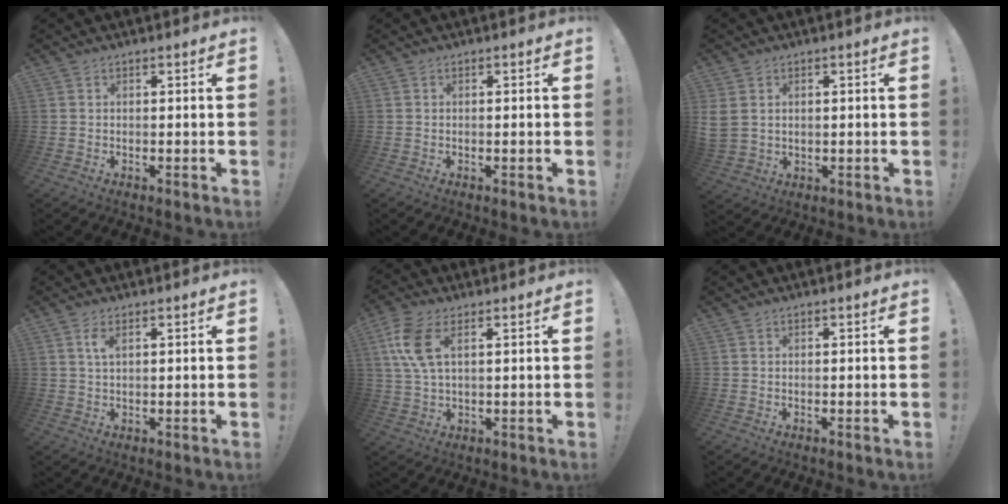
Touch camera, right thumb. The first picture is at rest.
{"total": 0.9, "force": [-0.3, -0.2, 0.9], "torque": [-0.014, 0.000, -0.005]}
{"total": 4.1, "force": [1.4, 3.3, 2.0], "torque": [-0.046, -0.005, 0.027]}
{"total": 3.0, "force": [1.3, 1.2, 2.4], "torque": [-0.039, -0.003, 0.019]}
{"total": 9.2, "force": [3.2, 4.1, 7.6], "torque": [-0.151, -0.002, 0.064]}
{"total": 0.0}